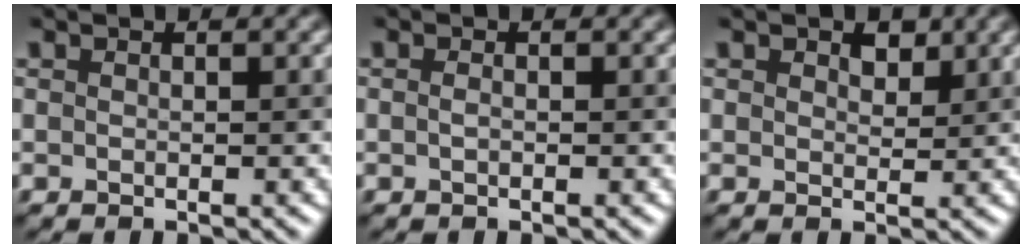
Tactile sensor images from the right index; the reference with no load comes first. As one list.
[{"total": 0.5, "force": [-0.2, 0.2, 0.4], "torque": [-0.009, 0.004, 0.000]}, {"total": 1.6, "force": [1.0, 1.0, 0.7], "torque": [-0.006, 0.004, 0.020]}]